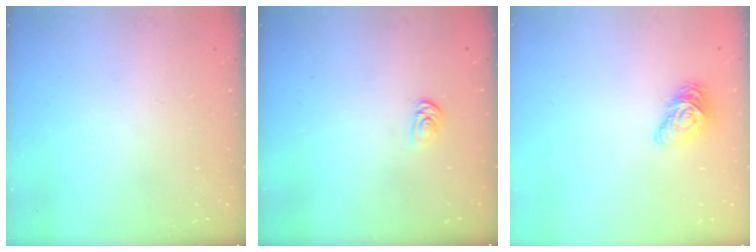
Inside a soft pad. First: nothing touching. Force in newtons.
{"total": 2.1, "press": 2.1, "slide": 0.2}
{"total": 9.4, "press": 9.4, "slide": 0.5}